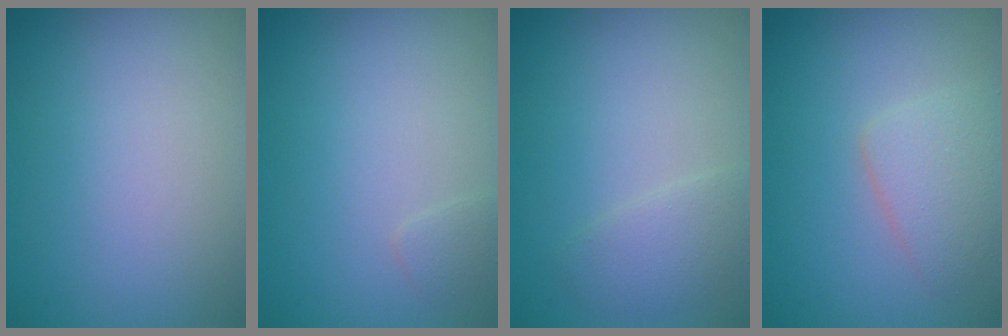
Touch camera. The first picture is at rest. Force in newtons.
{"total": 0.8, "press": 0.8, "slide": 0.0}
{"total": 1.9, "press": 1.9, "slide": 0.1}
{"total": 2.7, "press": 2.7, "slide": 0.1}